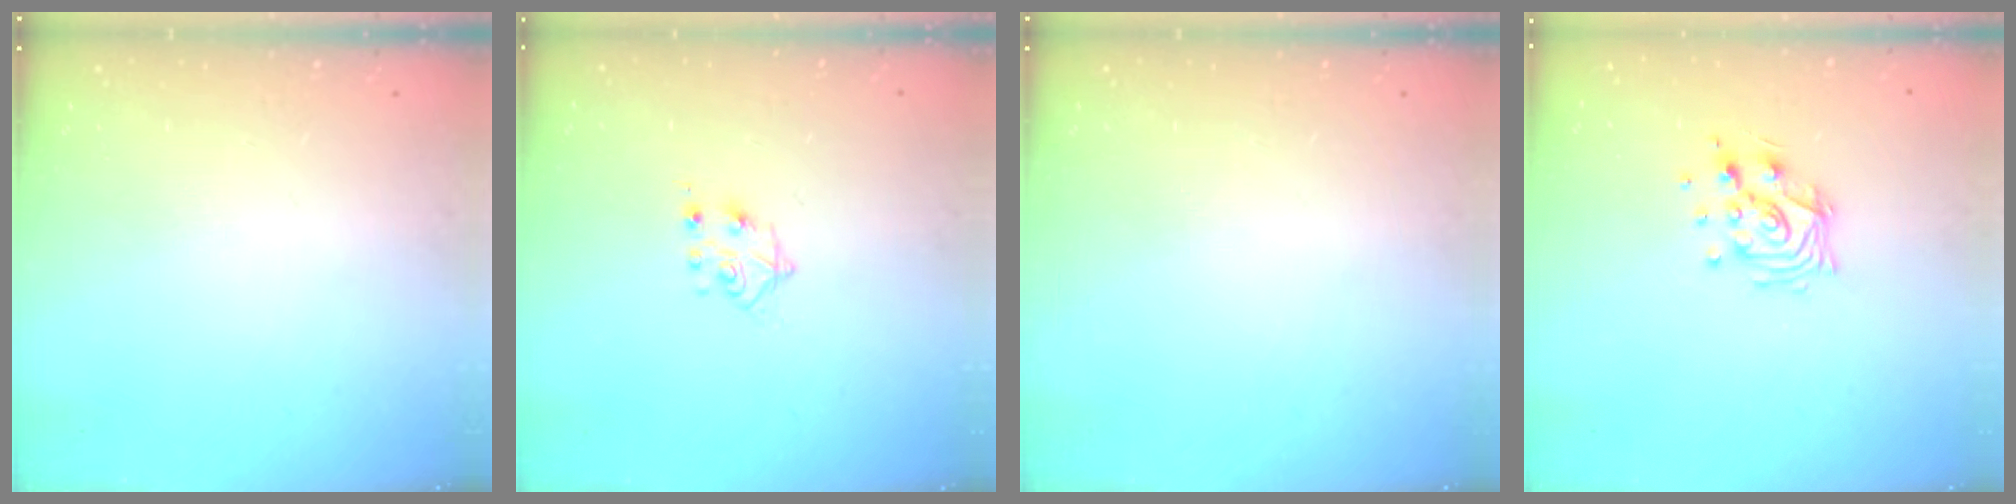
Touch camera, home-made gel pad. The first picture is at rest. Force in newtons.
{"total": 7.6, "press": 7.5, "slide": 0.7}
{"total": 0.0}
{"total": 10.9, "press": 10.8, "slide": 0.9}